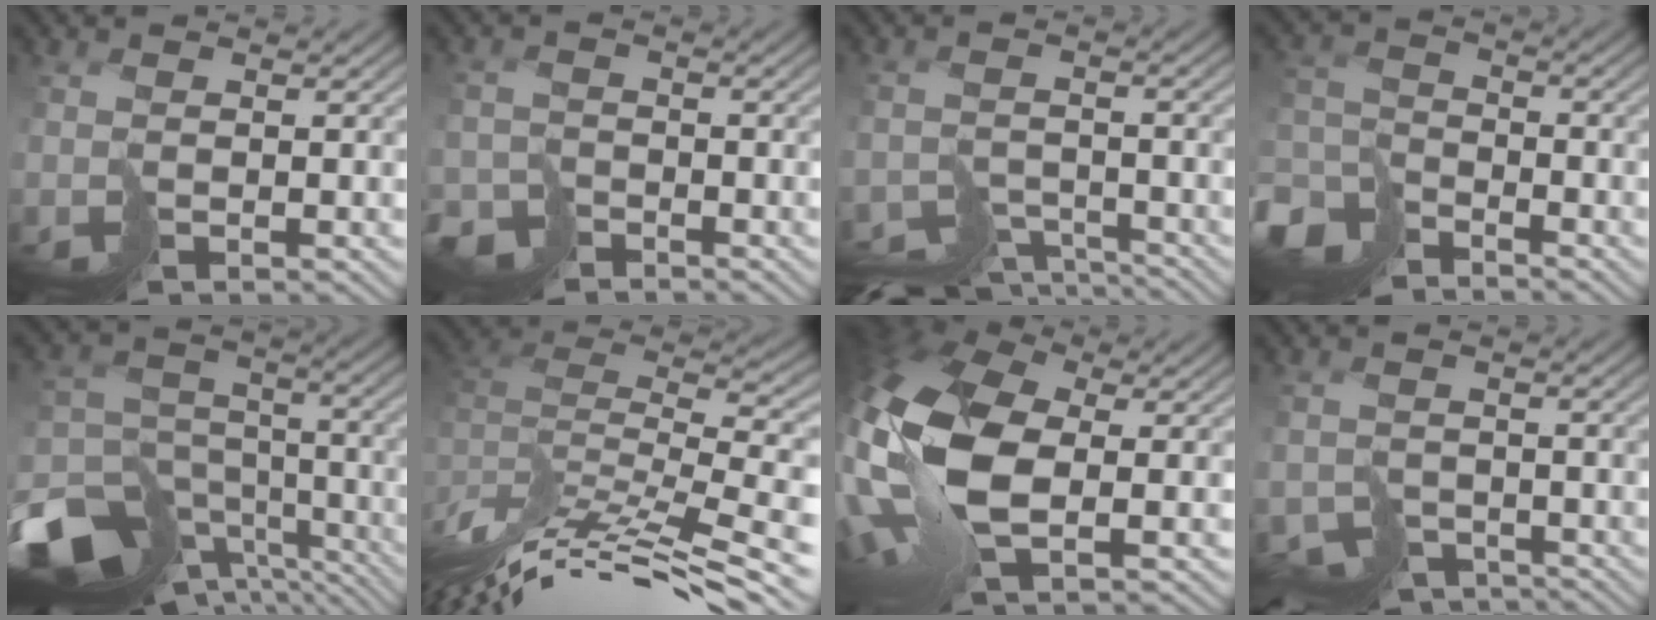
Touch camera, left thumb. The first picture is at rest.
{"total": 4.2, "force": [-3.6, 1.9, 0.9], "torque": [-0.009, -0.001, -0.080]}
{"total": 6.8, "force": [-6.2, 2.0, 1.8], "torque": [-0.019, -0.012, -0.098]}
{"total": 9.3, "force": [-7.0, 4.5, 4.0], "torque": [-0.098, -0.010, -0.155]}
{"total": 18.0, "force": [-11.8, 10.5, 8.6], "torque": [-0.210, -0.027, -0.160]}
{"total": 13.9, "force": [-3.5, 4.0, 12.8], "torque": [-0.237, 0.020, -0.053]}
{"total": 16.7, "force": [0.5, 9.0, 14.1], "torque": [-0.337, -0.015, 0.013]}
{"total": 5.0, "force": [-4.4, 2.4, 0.8], "torque": [0.000, -0.015, -0.071]}